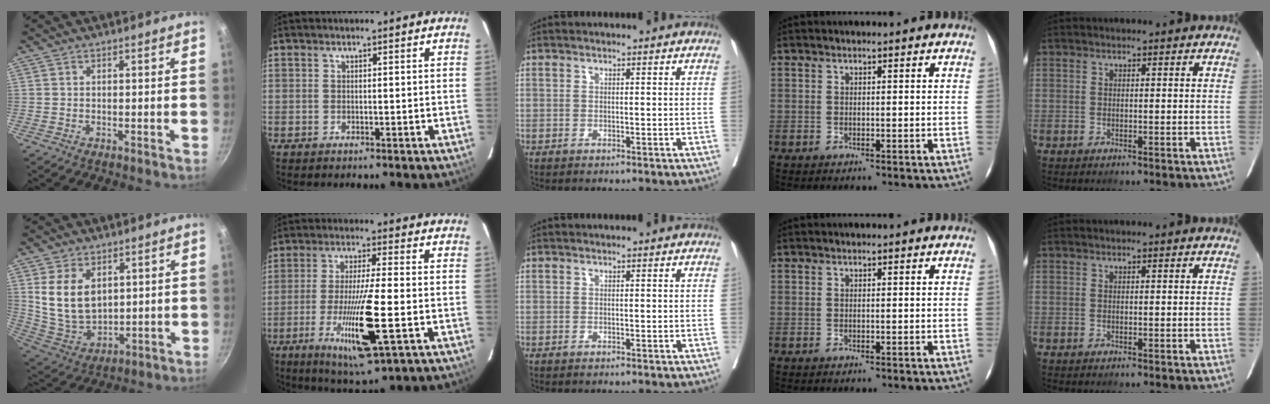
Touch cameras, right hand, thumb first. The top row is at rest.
{"thumb": {"total": 12.0, "force": [3.5, 7.9, 8.3], "torque": [-0.137, -0.019, 0.089]}, "index": {"total": 13.1, "force": [-4.1, 0.5, 12.5], "torque": [-0.232, -0.026, -0.071]}}